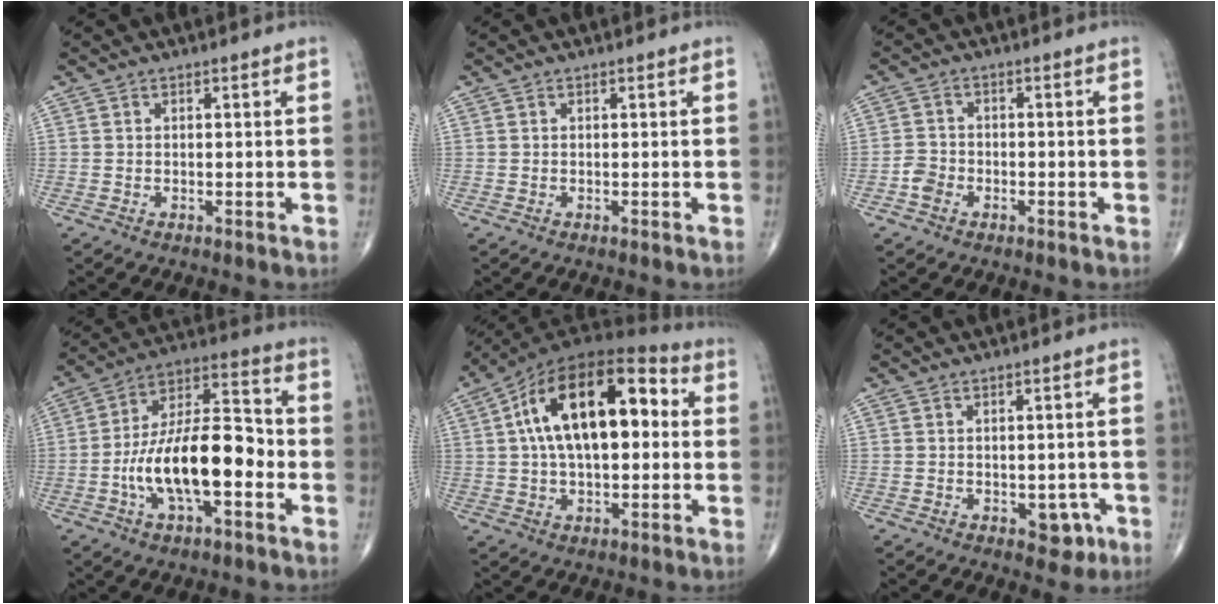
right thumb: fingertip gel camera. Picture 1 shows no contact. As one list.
[{"total": 0.0}, {"total": 3.1, "force": [-1.5, 2.4, 1.2], "torque": [-0.014, 0.012, -0.034]}, {"total": 18.8, "force": [-4.3, 8.1, 16.4], "torque": [-0.275, 0.043, -0.080]}, {"total": 20.9, "force": [3.5, 10.7, 17.6], "torque": [-0.284, 0.033, 0.043]}, {"total": 4.2, "force": [-1.5, 2.8, 2.7], "torque": [-0.005, 0.006, -0.013]}]